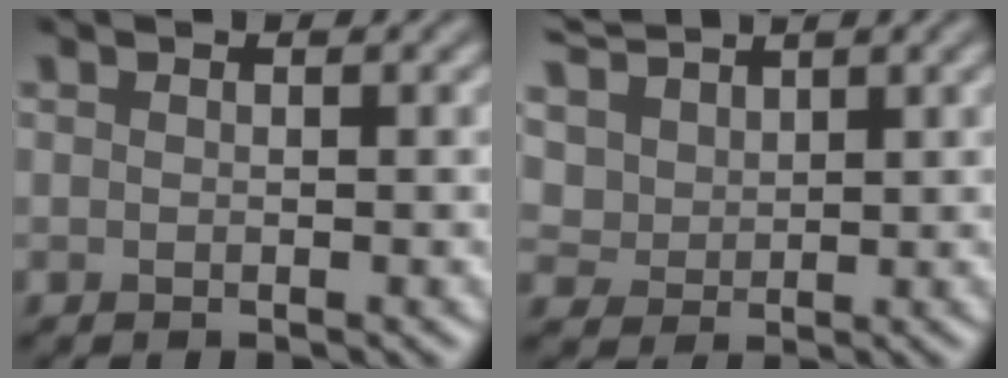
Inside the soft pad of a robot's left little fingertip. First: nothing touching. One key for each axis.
{"total": 5.9, "fx": 3.5, "fy": 3.8, "fz": 3.0, "tx": -0.108, "ty": 0.012, "tz": 0.067}